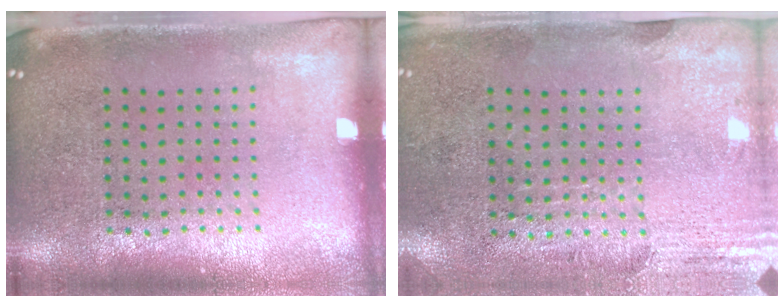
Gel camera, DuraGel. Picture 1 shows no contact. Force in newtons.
{"total": 2.9, "press": 2.5, "slide": 1.5}